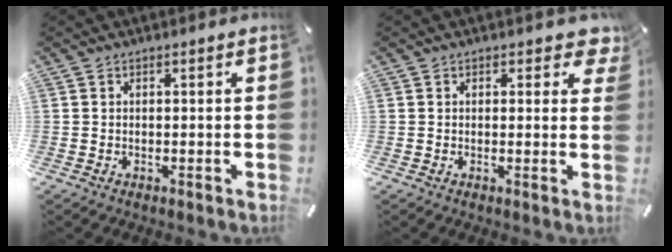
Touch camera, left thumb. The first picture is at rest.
{"total": 2.9, "force": [1.6, 1.7, 1.8], "torque": [-0.016, -0.002, 0.023]}